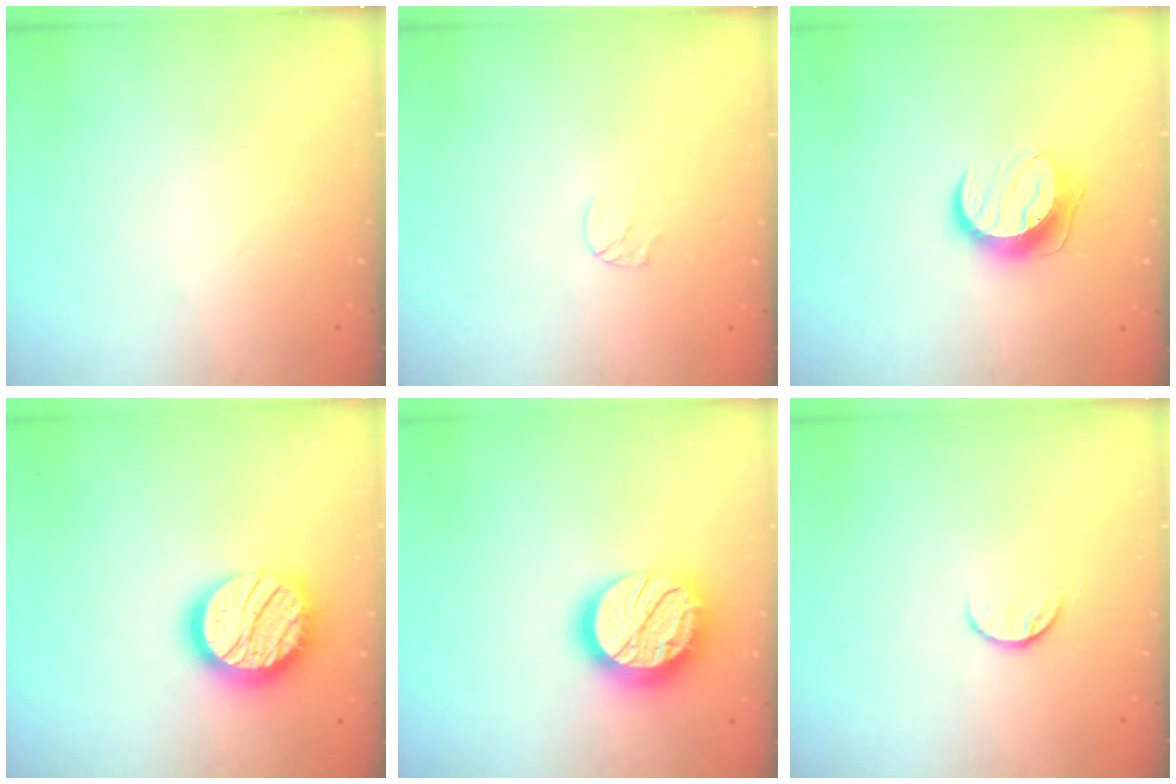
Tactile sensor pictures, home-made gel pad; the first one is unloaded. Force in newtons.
{"total": 4.0, "press": 4.0, "slide": 0.4}
{"total": 10.1, "press": 10.1, "slide": 0.5}
{"total": 20.3, "press": 20.2, "slide": 1.5}
{"total": 19.6, "press": 19.6, "slide": 1.3}
{"total": 7.0, "press": 6.9, "slide": 0.8}